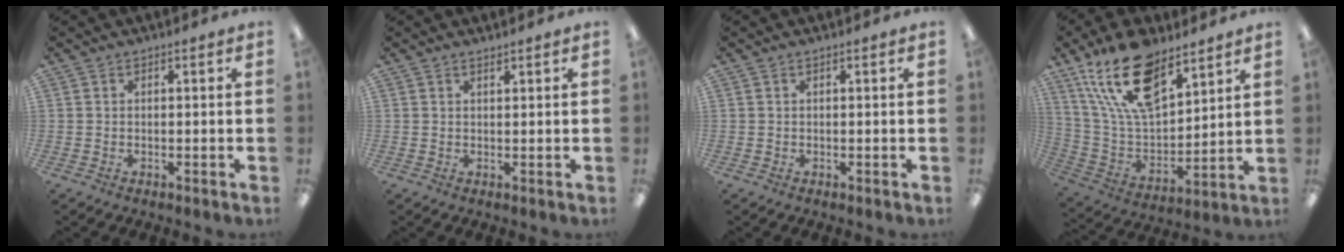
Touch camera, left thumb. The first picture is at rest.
{"total": 0.9, "force": [0.9, 0.1, 0.2], "torque": [-0.005, 0.000, 0.017]}
{"total": 0.0}
{"total": 20.5, "force": [13.2, 9.6, 12.3], "torque": [-0.234, -0.062, 0.236]}